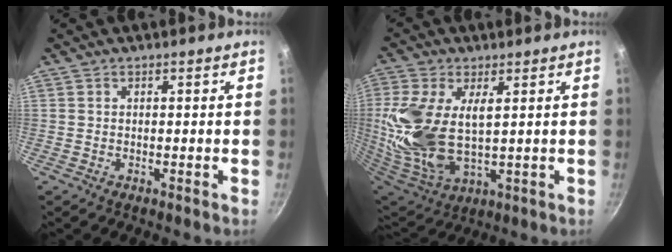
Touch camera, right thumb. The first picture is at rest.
{"total": 17.9, "force": [1.9, 9.3, 15.2], "torque": [-0.339, -0.014, 0.052]}